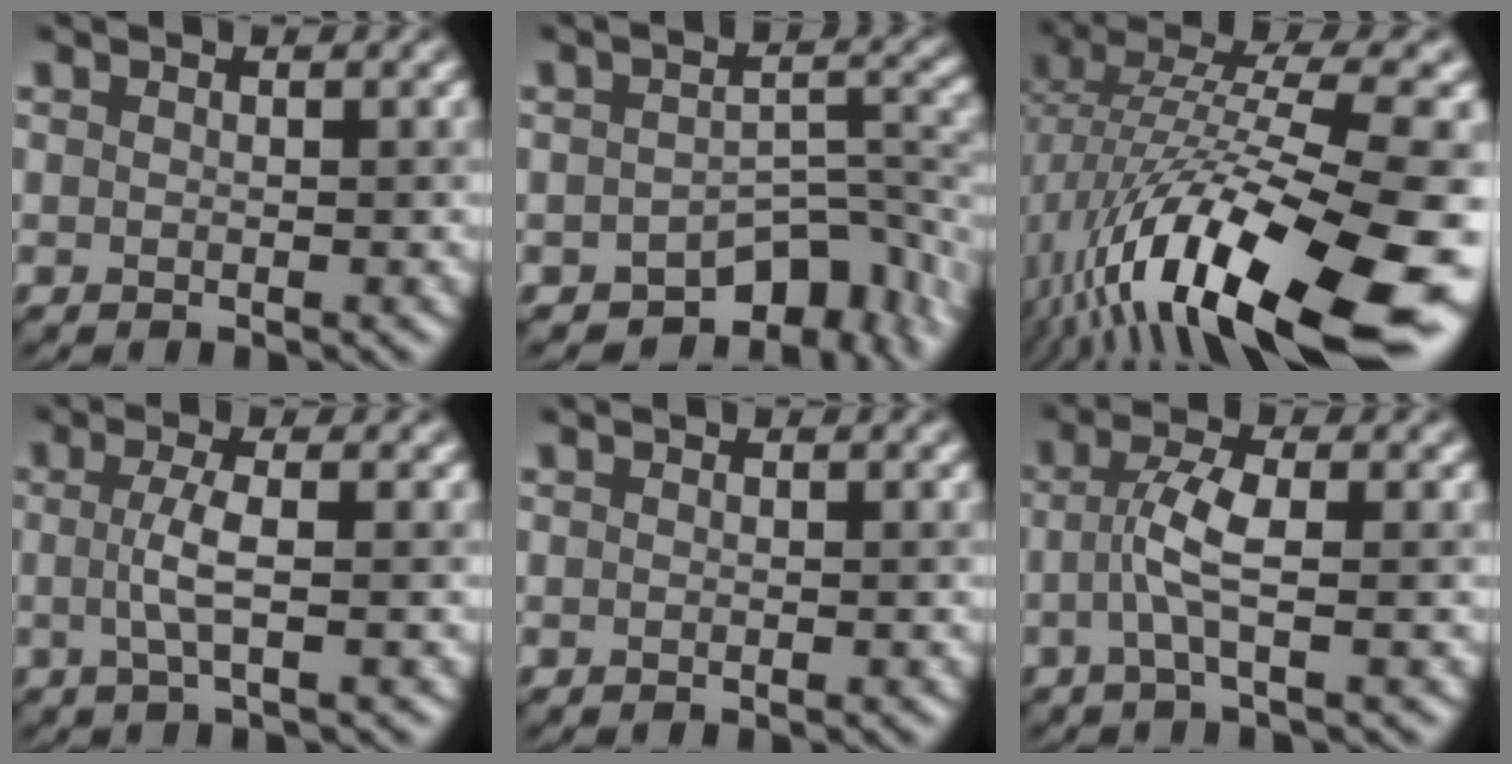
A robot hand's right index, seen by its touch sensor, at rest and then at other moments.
{"total": 8.7, "force": [-5.6, 4.2, 5.1], "torque": [-0.043, -0.002, -0.080]}
{"total": 17.0, "force": [-5.6, 5.3, 15.2], "torque": [-0.270, 0.016, -0.091]}
{"total": 2.6, "force": [0.0, 0.6, 2.6], "torque": [-0.048, 0.007, -0.001]}
{"total": 0.0}
{"total": 3.1, "force": [-0.4, 0.4, 3.0], "torque": [-0.063, 0.015, -0.010]}